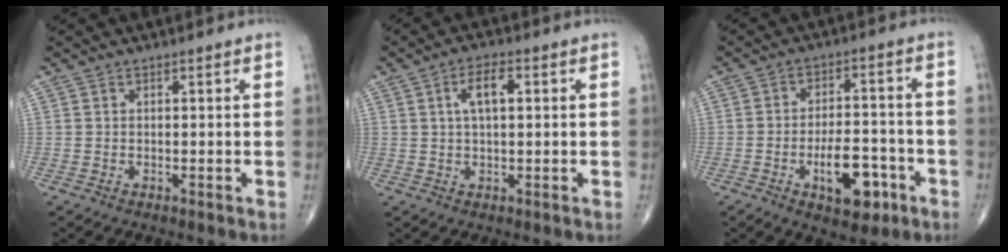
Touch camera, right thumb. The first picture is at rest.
{"total": 5.1, "force": [1.3, 2.2, 4.5], "torque": [-0.079, 0.006, 0.021]}
{"total": 10.9, "force": [-4.5, 5.3, 8.4], "torque": [-0.112, 0.026, -0.064]}